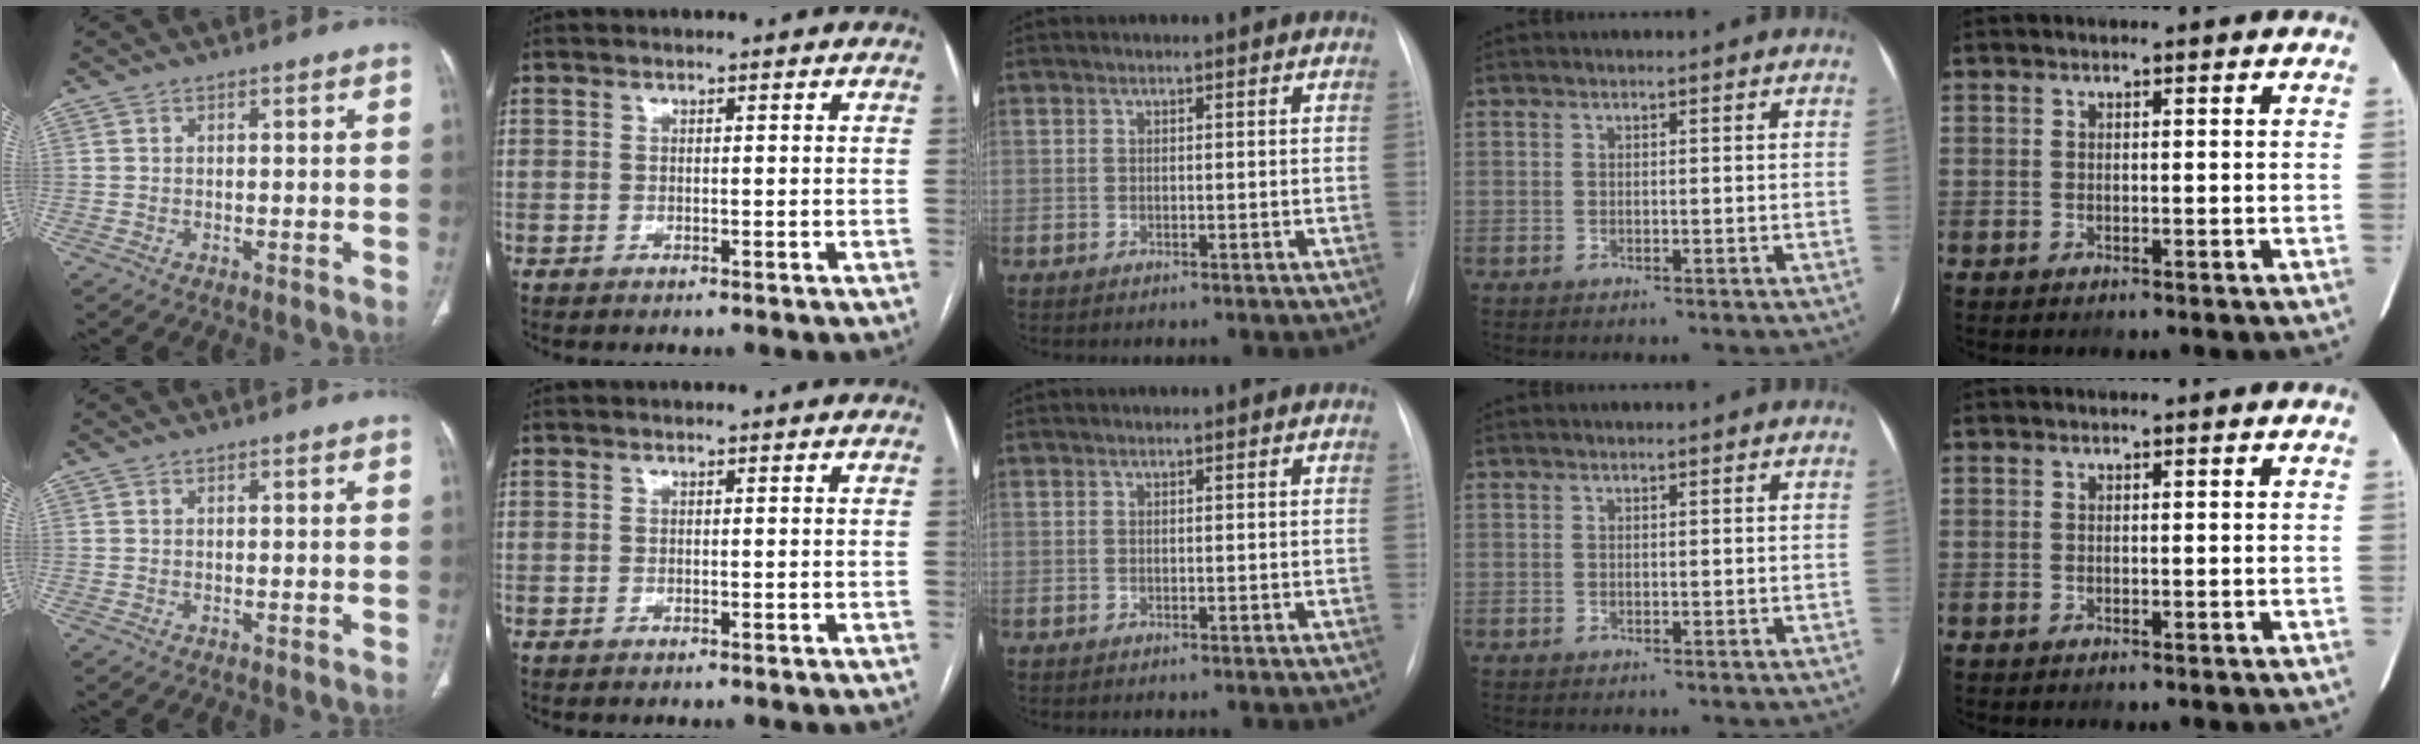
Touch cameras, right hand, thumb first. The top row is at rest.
{}